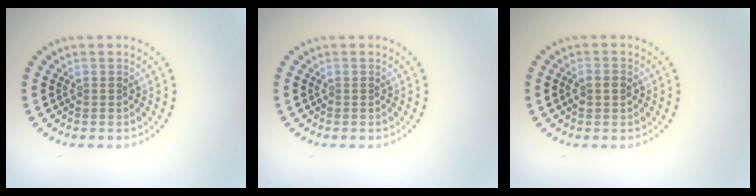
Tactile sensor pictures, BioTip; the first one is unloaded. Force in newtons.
{"total": 0.0}
{"total": 1.4, "press": 1.4, "slide": 0.1}